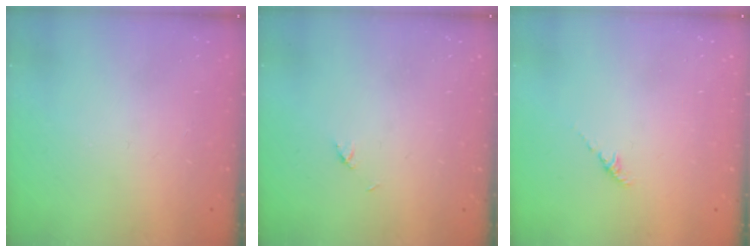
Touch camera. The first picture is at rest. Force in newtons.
{"total": 2.1, "press": 2.1, "slide": 0.3}
{"total": 1.2, "press": 1.1, "slide": 0.5}